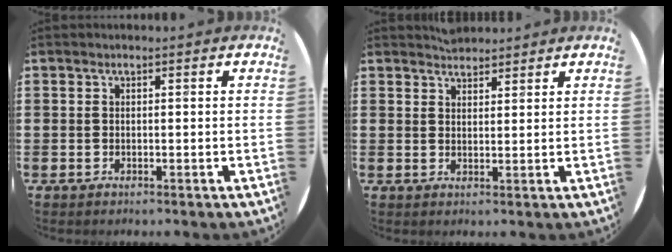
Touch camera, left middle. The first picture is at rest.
{"total": 2.2, "force": [2.2, 0.5, -0.1], "torque": [-0.001, 0.002, 0.042]}